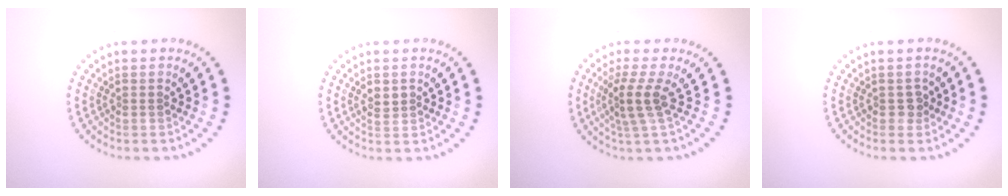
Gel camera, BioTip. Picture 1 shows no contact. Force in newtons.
{"total": 1.3, "press": 1.3, "slide": 0.0}
{"total": 2.9, "press": 2.1, "slide": 2.0}
{"total": 1.0, "press": 0.9, "slide": 0.4}